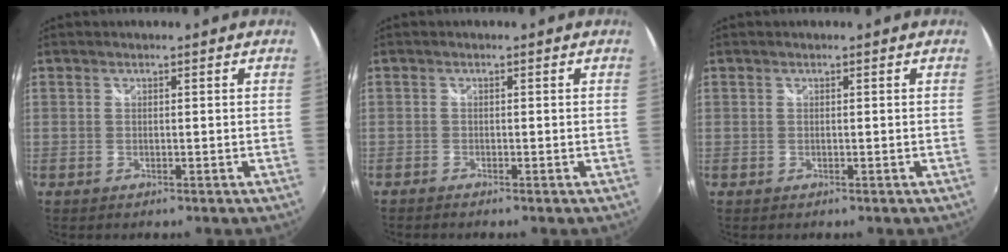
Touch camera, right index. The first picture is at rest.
{"total": 0.8, "force": [-0.8, 0.1, 0.2], "torque": [-0.006, -0.005, -0.018]}
{"total": 0.0}